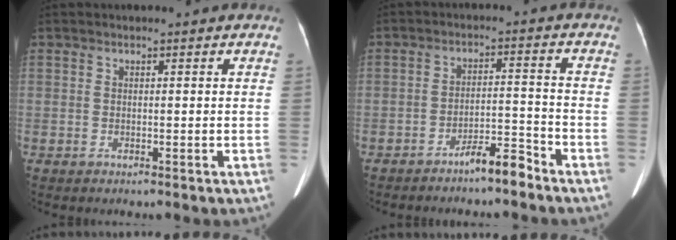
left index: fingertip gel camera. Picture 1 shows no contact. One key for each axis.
{"total": 5.3, "fx": -4.6, "fy": 0.3, "fz": 2.7, "tx": -0.041, "ty": -0.002, "tz": -0.080}